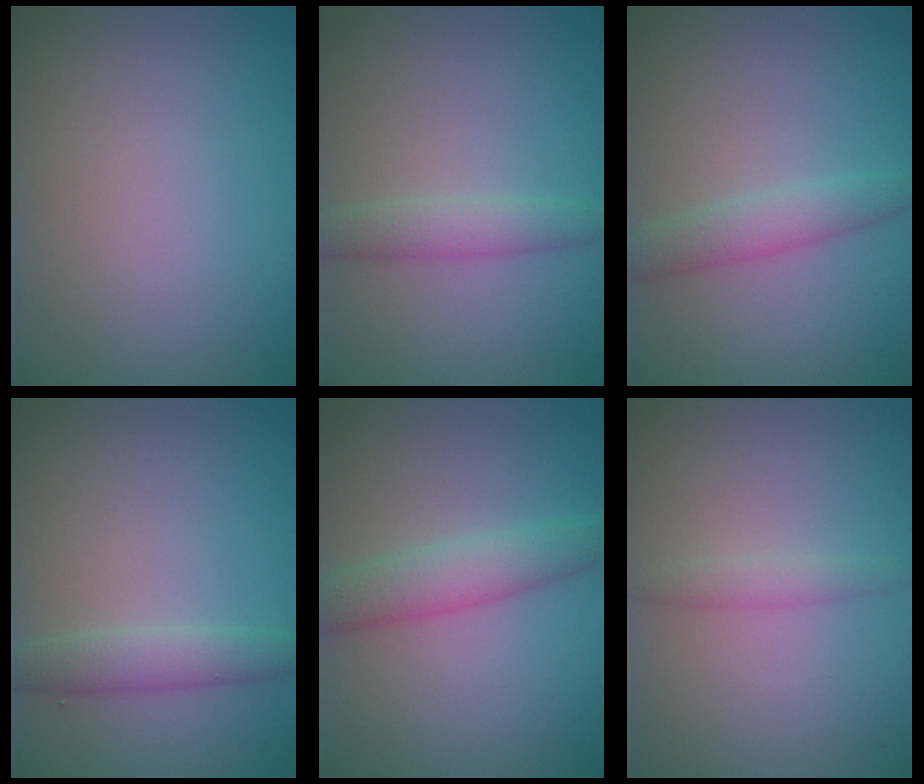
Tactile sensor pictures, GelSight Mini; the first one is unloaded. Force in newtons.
{"total": 2.4, "press": 2.4, "slide": 0.1}
{"total": 2.6, "press": 2.6, "slide": 0.1}
{"total": 2.5, "press": 2.5, "slide": 0.2}
{"total": 3.6, "press": 3.6, "slide": 0.2}
{"total": 1.4, "press": 1.4, "slide": 0.0}